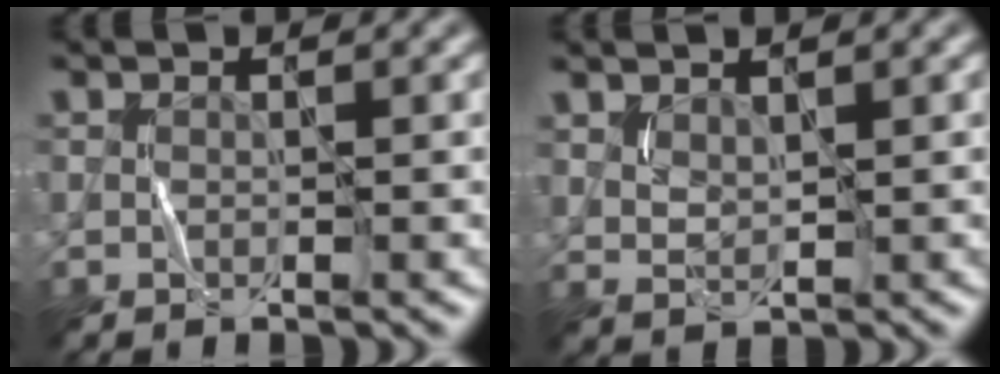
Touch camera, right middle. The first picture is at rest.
{"total": 1.7, "force": [1.2, 0.7, 1.0], "torque": [-0.024, -0.003, 0.029]}